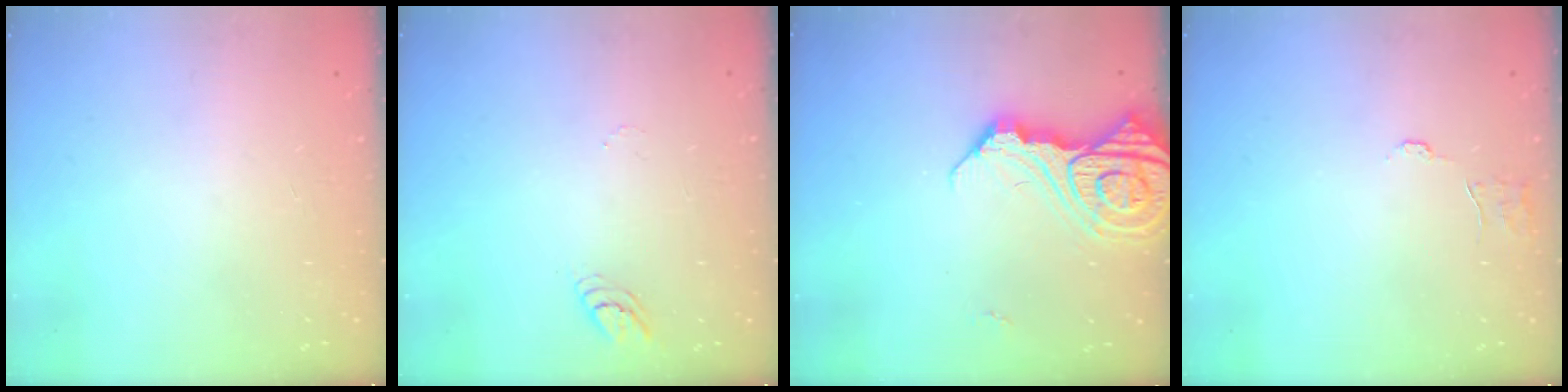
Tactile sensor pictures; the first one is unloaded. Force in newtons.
{"total": 3.9, "press": 3.9, "slide": 0.3}
{"total": 15.5, "press": 15.4, "slide": 1.7}
{"total": 4.2, "press": 4.1, "slide": 0.2}